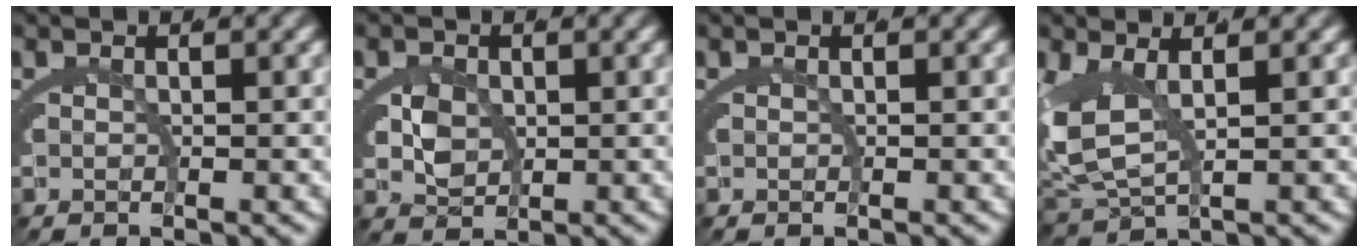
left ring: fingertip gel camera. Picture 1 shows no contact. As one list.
[{"total": 2.6, "force": [0.3, 1.8, 1.9], "torque": [-0.044, -0.017, 0.016]}, {"total": 0.0}, {"total": 5.2, "force": [0.7, 2.9, 4.2], "torque": [-0.117, -0.020, 0.031]}]